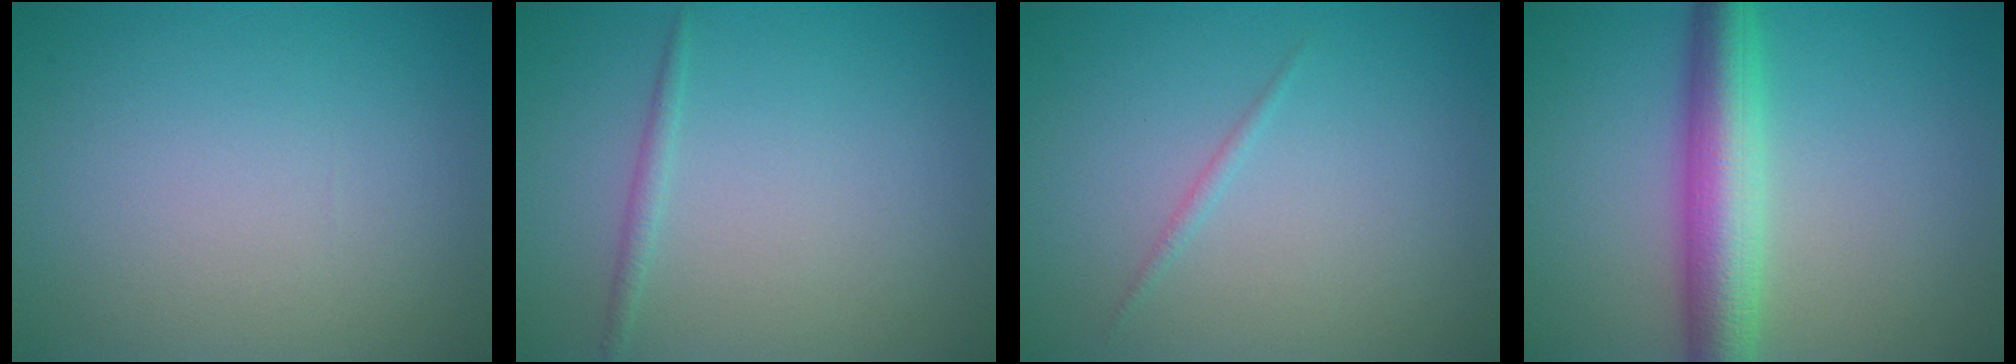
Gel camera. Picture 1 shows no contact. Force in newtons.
{"total": 0.9, "press": 0.9, "slide": 0.1}
{"total": 0.6, "press": 0.6, "slide": 0.0}
{"total": 6.4, "press": 6.4, "slide": 0.0}